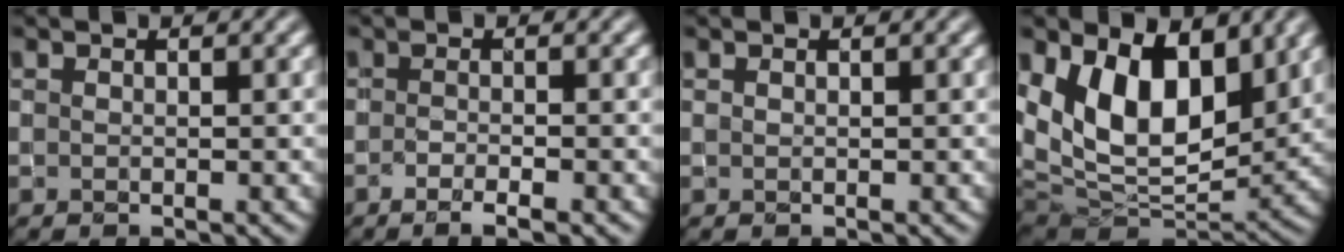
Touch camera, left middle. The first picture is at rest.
{"total": 2.1, "force": [-1.2, 0.4, 1.6], "torque": [-0.027, -0.003, -0.023]}
{"total": 0.0}
{"total": 12.1, "force": [3.8, 7.2, 9.0], "torque": [-0.152, -0.010, 0.064]}